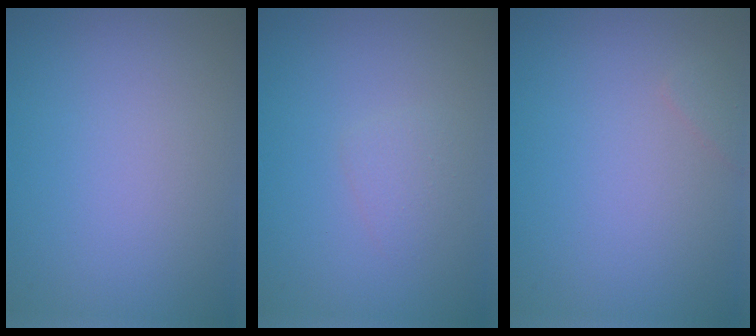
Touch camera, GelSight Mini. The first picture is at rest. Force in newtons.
{"total": 1.1, "press": 1.1, "slide": 0.1}
{"total": 0.6, "press": 0.6, "slide": 0.1}